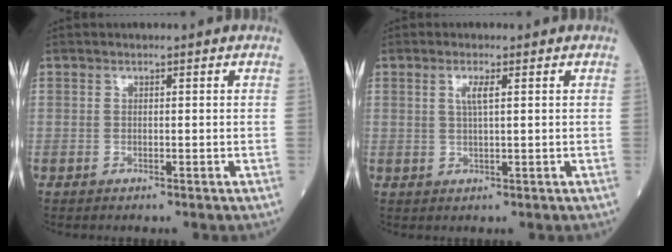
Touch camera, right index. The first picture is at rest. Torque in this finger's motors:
{"motor_torque": [0.02, -0.01, 0.04, 0.04]}